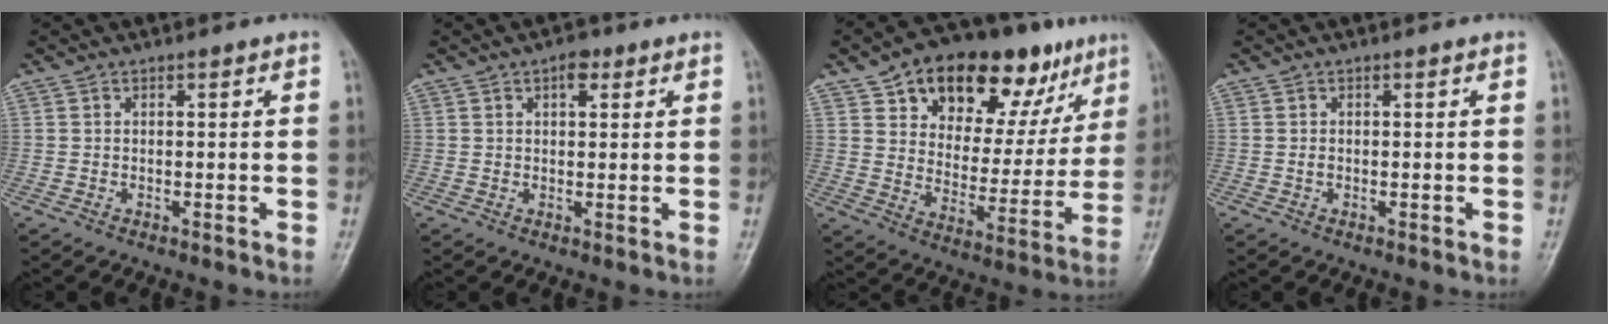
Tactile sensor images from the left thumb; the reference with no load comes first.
{"total": 3.0, "force": [1.5, 1.7, 2.0], "torque": [-0.019, -0.003, 0.021]}
{"total": 23.1, "force": [13.0, 12.6, 14.3], "torque": [-0.158, -0.019, 0.202]}
{"total": 0.6, "force": [0.0, 0.4, 0.4], "torque": [-0.008, 0.000, 0.000]}